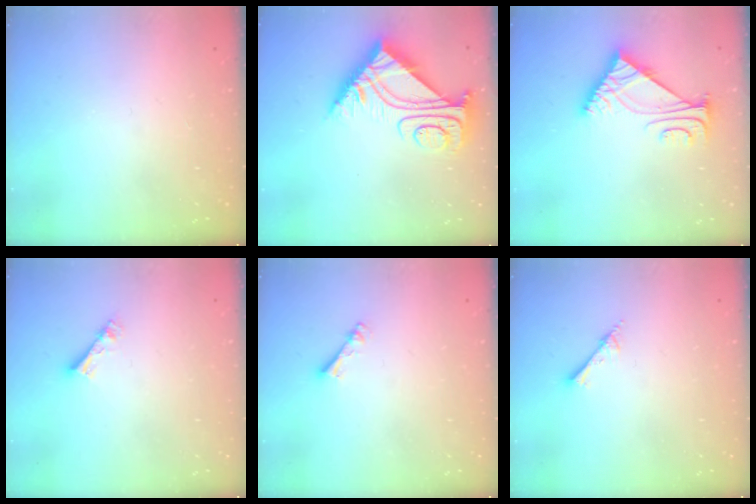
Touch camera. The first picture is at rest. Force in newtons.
{"total": 10.2, "press": 10.1, "slide": 0.8}
{"total": 6.7, "press": 6.7, "slide": 0.8}
{"total": 4.4, "press": 4.4, "slide": 0.2}
{"total": 2.7, "press": 2.7, "slide": 0.4}
{"total": 2.5, "press": 2.5, "slide": 0.2}